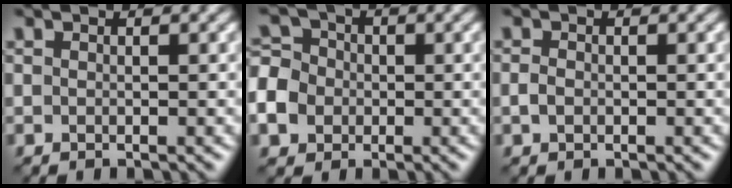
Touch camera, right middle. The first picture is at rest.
{"total": 7.0, "force": [-2.1, 5.9, 3.0], "torque": [-0.071, -0.005, -0.058]}
{"total": 1.0, "force": [-0.2, 0.7, 0.6], "torque": [-0.013, 0.000, -0.006]}